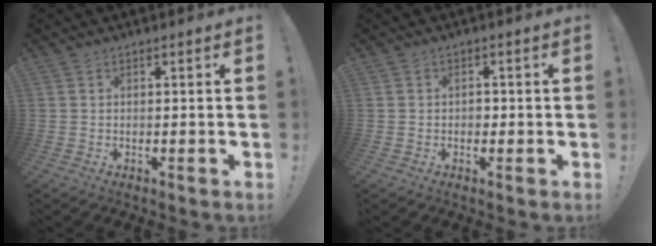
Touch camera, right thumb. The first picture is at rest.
{"total": 1.8, "force": [-0.7, 1.5, 0.7], "torque": [-0.008, 0.003, -0.015]}